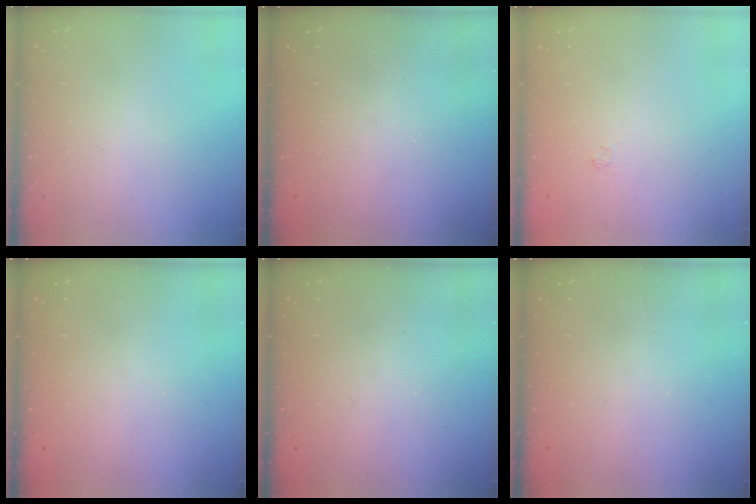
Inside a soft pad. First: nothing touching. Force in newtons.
{"total": 2.5, "press": 2.4, "slide": 0.8}
{"total": 1.7, "press": 1.2, "slide": 1.1}
{"total": 2.3, "press": 2.1, "slide": 0.8}
{"total": 2.6, "press": 2.4, "slide": 0.8}
{"total": 2.4, "press": 2.3, "slide": 0.8}